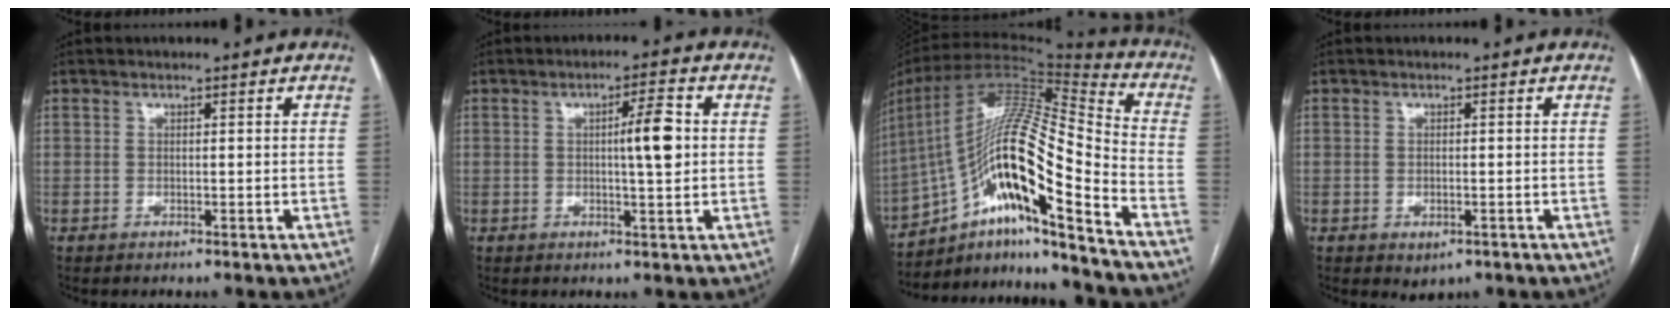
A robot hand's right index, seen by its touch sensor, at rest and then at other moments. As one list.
[{"total": 5.3, "force": [0.3, 0.3, 5.2], "torque": [-0.081, 0.007, 0.003]}, {"total": 22.9, "force": [-11.8, 2.3, 19.4], "torque": [-0.365, 0.010, -0.206]}, {"total": 2.1, "force": [-1.0, 1.3, 1.4], "torque": [-0.020, -0.002, -0.002]}]